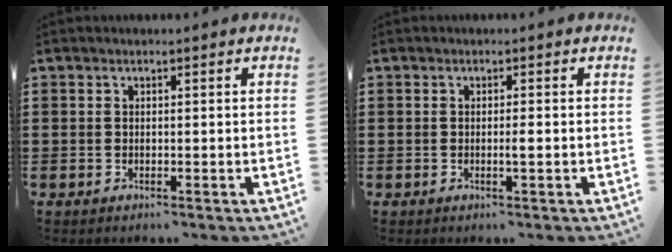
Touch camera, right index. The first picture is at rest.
{"total": 1.3, "force": [-0.3, 0.0, 1.3], "torque": [-0.023, -0.004, -0.006]}